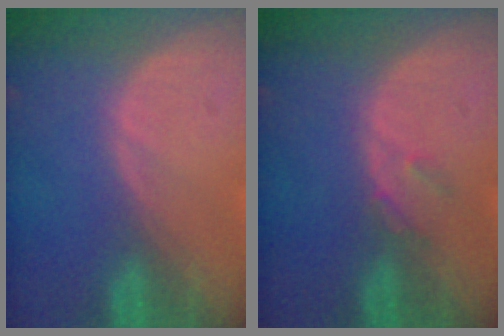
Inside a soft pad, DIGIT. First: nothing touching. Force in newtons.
{"total": 1.6, "press": 1.6, "slide": 0.2}